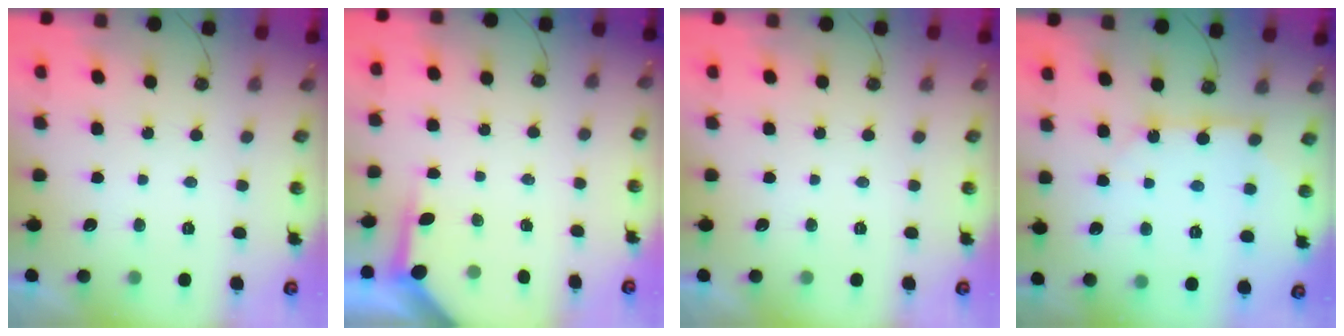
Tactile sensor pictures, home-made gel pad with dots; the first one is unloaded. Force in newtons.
{"total": 3.8, "press": 3.8, "slide": 0.2}
{"total": 0.0}
{"total": 8.5, "press": 8.5, "slide": 0.8}